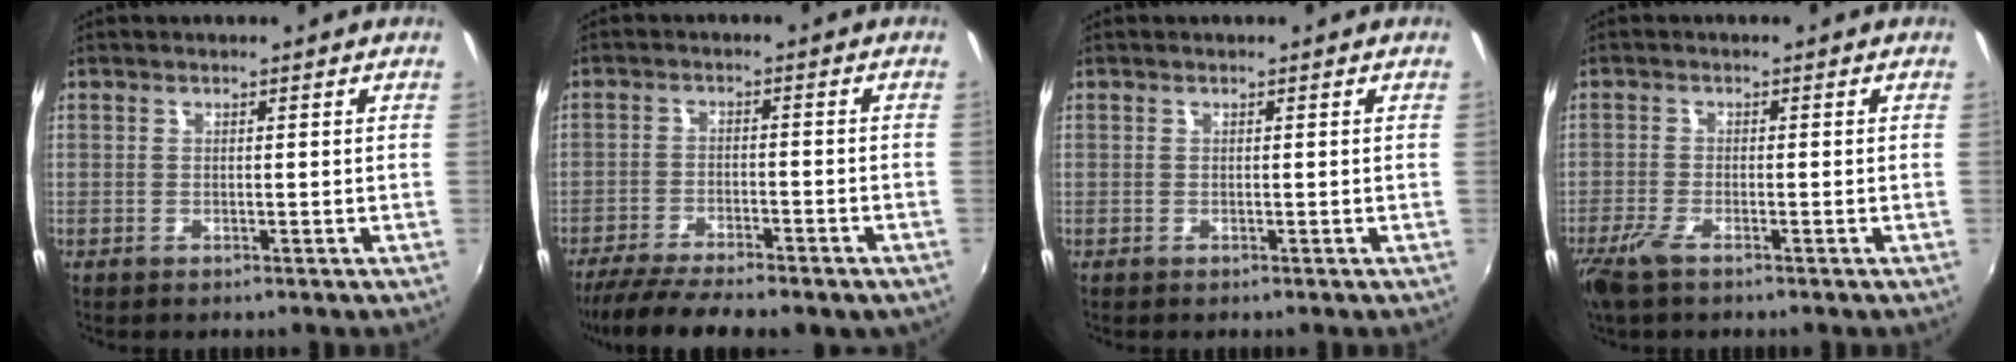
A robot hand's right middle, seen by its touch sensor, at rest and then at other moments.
{"total": 14.5, "force": [-11.6, 3.6, 8.0], "torque": [-0.160, -0.041, -0.175]}
{"total": 0.0}
{"total": 3.8, "force": [-2.7, 0.9, 2.6], "torque": [-0.066, -0.012, -0.055]}